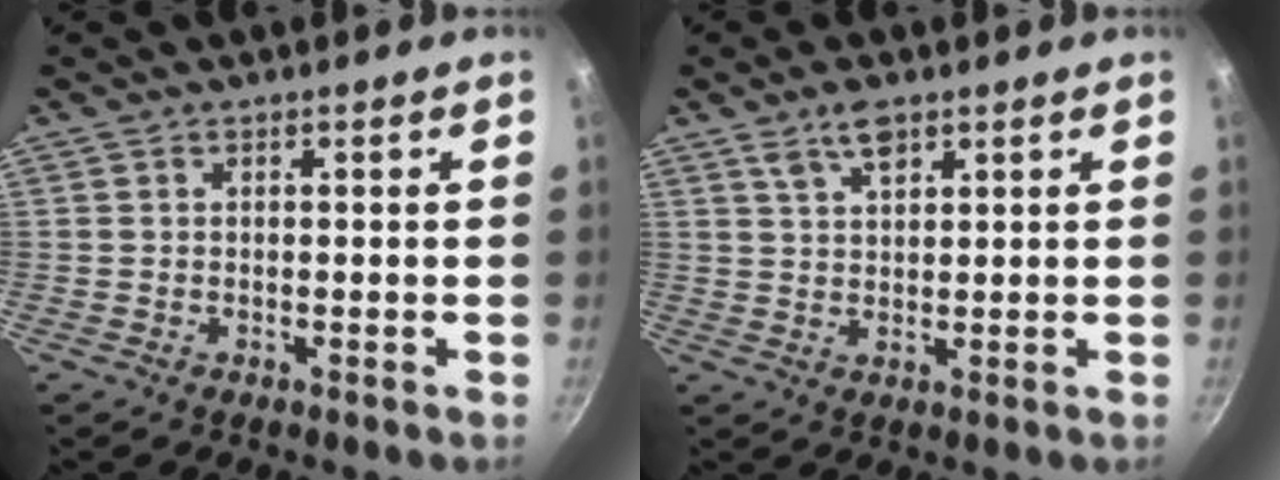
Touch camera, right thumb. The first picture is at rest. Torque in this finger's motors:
{"motor_torque": [-0.89, 0.67, 0.39, 0.61, 0.16]}